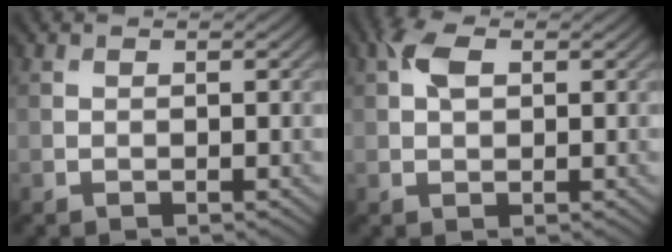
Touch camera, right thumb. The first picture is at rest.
{"total": 3.4, "force": [1.1, 1.9, 2.5], "torque": [-0.056, 0.009, 0.016]}